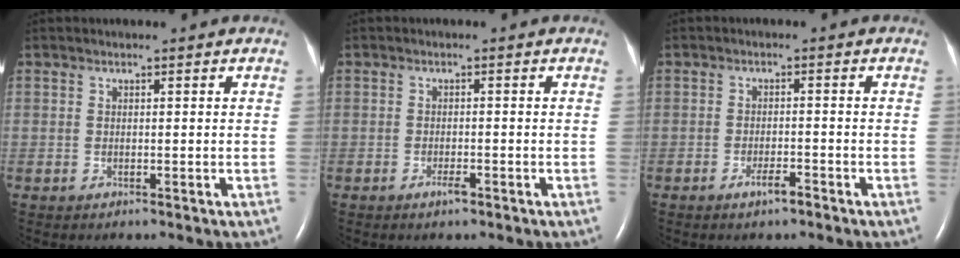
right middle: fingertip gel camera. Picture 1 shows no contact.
{"total": 1.5, "force": [-1.0, 0.3, 1.0], "torque": [-0.022, -0.001, -0.015]}
{"total": 2.3, "force": [-1.7, 0.3, 1.6], "torque": [-0.031, -0.001, -0.029]}